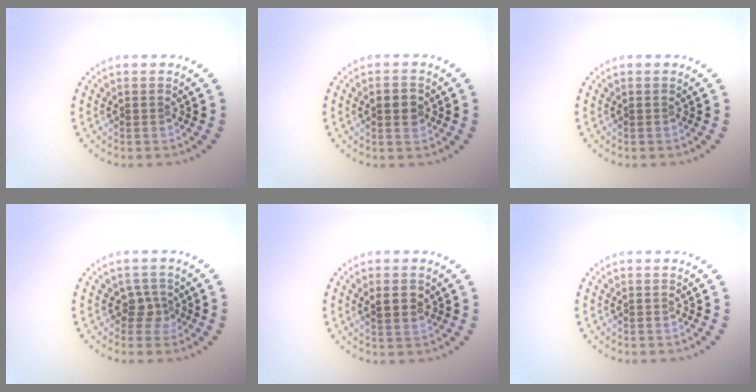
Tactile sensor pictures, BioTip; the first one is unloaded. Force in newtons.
{"total": 2.5, "press": 2.5, "slide": 0.2}
{"total": 0.0}
{"total": 1.8, "press": 1.3, "slide": 1.3}
{"total": 1.5, "press": 1.5, "slide": 0.4}
{"total": 0.0}